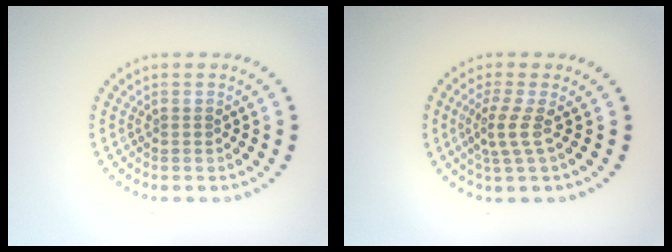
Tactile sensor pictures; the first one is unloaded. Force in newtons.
{"total": 2.3, "press": 1.6, "slide": 1.7}